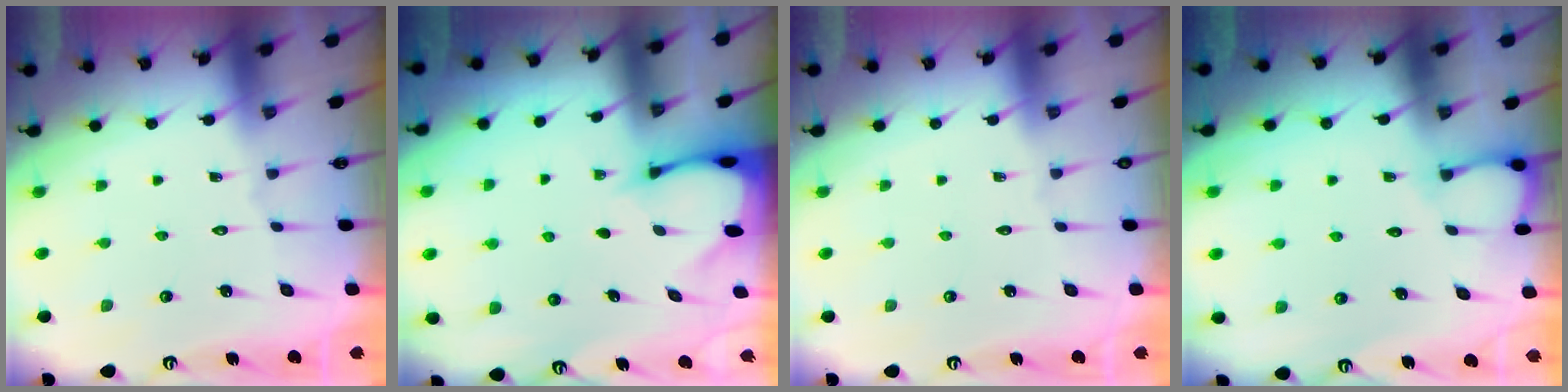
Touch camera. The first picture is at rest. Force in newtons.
{"total": 2.7, "press": 2.6, "slide": 0.4}
{"total": 0.0}
{"total": 2.6, "press": 2.6, "slide": 0.3}